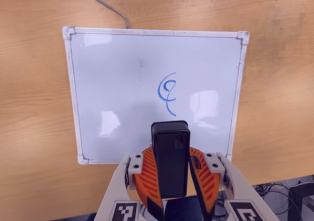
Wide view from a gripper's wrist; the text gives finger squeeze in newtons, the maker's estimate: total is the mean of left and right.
{"total": 9.6, "left": 9.9, "right": 9.3}